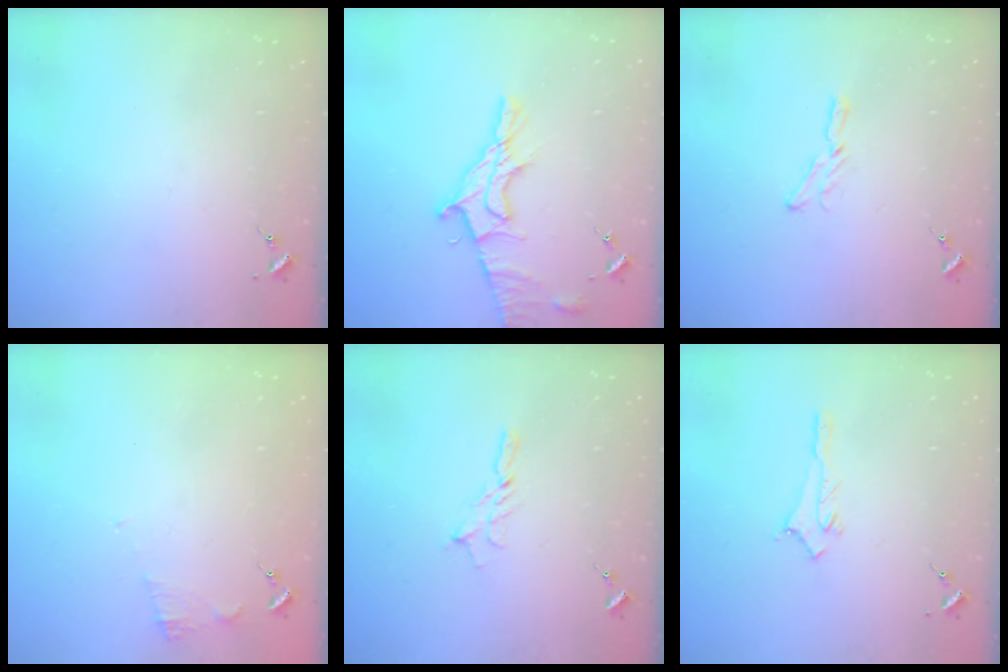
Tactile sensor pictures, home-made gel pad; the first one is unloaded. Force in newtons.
{"total": 13.5, "press": 13.4, "slide": 1.3}
{"total": 5.6, "press": 5.6, "slide": 0.5}
{"total": 6.7, "press": 6.7, "slide": 0.5}
{"total": 5.6, "press": 5.6, "slide": 0.2}
{"total": 2.9, "press": 2.8, "slide": 0.4}